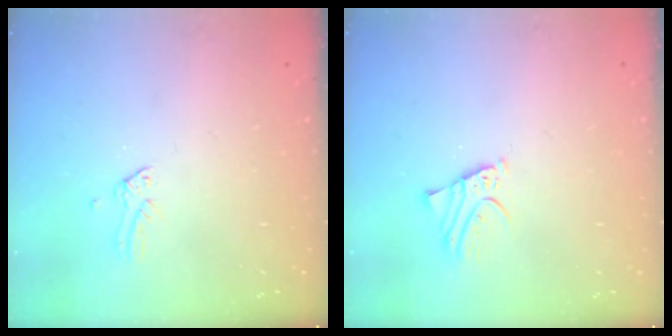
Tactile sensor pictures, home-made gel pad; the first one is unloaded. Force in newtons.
{"total": 2.2, "press": 2.2, "slide": 0.1}